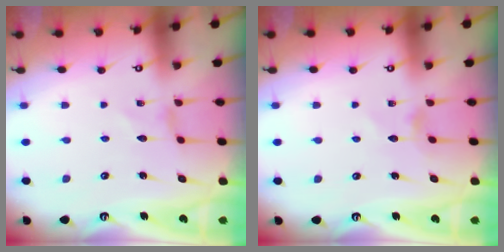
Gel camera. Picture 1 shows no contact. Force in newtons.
{"total": 2.7, "press": 2.7, "slide": 0.3}